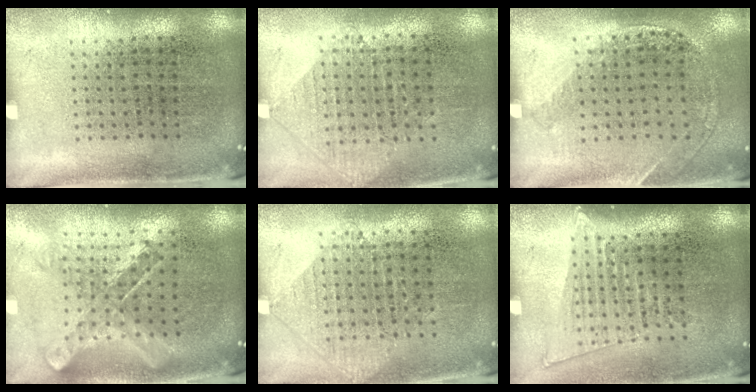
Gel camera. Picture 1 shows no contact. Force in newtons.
{"total": 0.9, "press": 0.9, "slide": 0.2}
{"total": 1.2, "press": 1.1, "slide": 0.3}
{"total": 0.9, "press": 0.9, "slide": 0.1}
{"total": 0.9, "press": 0.9, "slide": 0.2}
{"total": 1.4, "press": 1.2, "slide": 0.7}